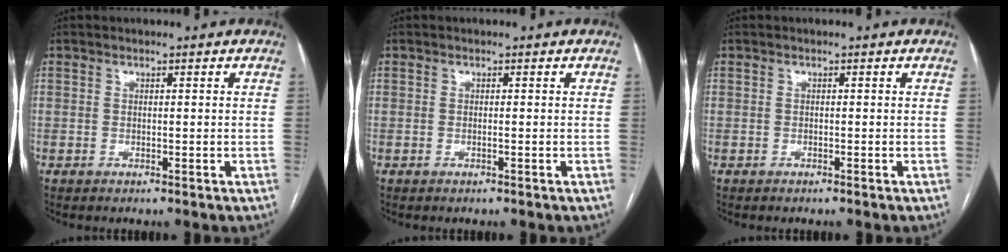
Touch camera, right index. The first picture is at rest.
{"total": 0.0}
{"total": 0.0}